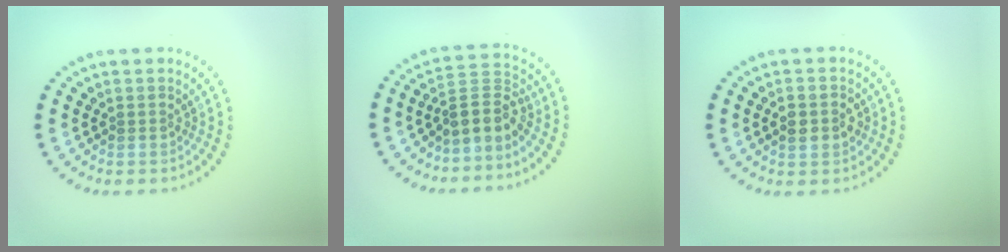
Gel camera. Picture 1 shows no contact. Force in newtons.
{"total": 3.3, "press": 2.4, "slide": 2.2}
{"total": 2.9, "press": 2.9, "slide": 0.2}